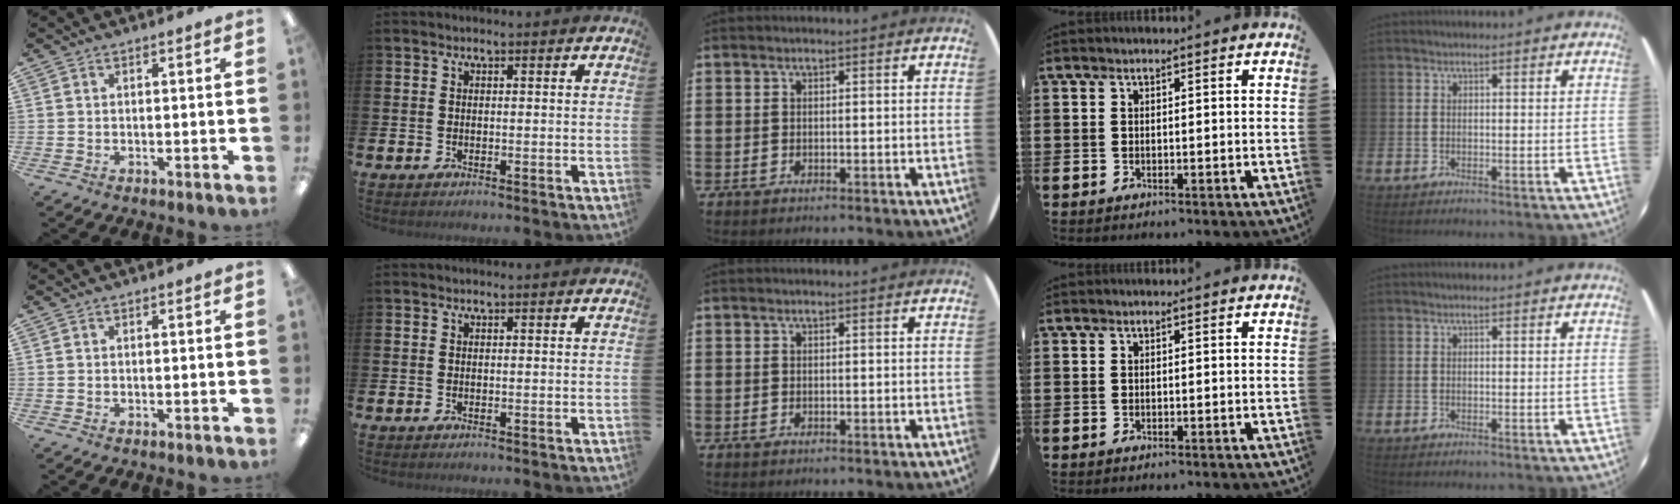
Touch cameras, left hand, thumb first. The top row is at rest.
{}